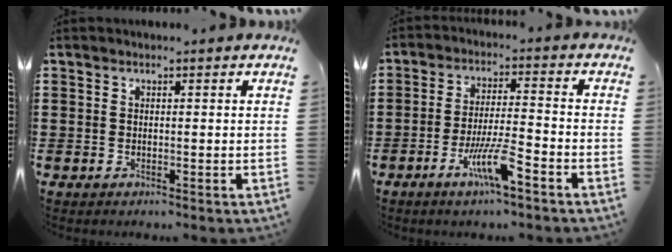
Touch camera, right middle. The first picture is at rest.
{"total": 7.3, "force": [-4.1, 1.1, 5.9], "torque": [-0.111, -0.003, -0.076]}